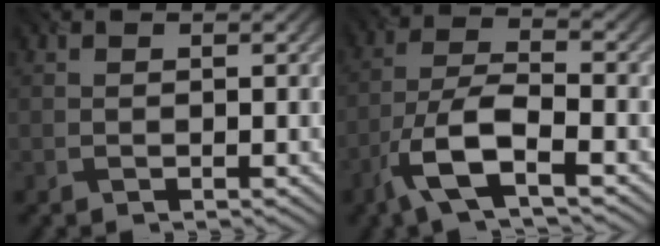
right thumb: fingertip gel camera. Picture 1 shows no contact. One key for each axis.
{"total": 8.3, "fx": -4.6, "fy": 2.4, "fz": 6.5, "tx": -0.137, "ty": 0.004, "tz": -0.102}